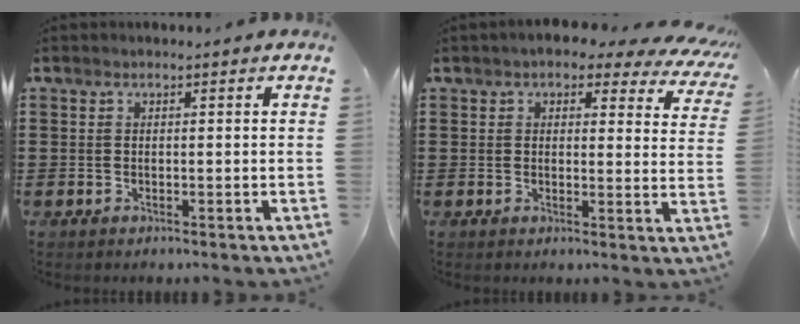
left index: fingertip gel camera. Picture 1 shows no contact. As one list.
[{"total": 4.1, "force": [3.2, 1.7, 2.0], "torque": [-0.035, -0.012, 0.052]}]